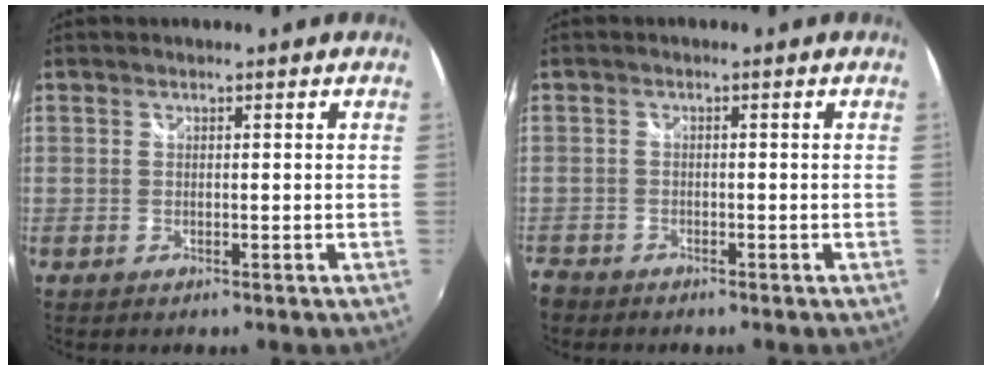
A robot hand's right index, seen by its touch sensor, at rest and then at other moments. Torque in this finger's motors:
{"motor_torque": [-0.38, -0.44, -1.06, -0.21]}